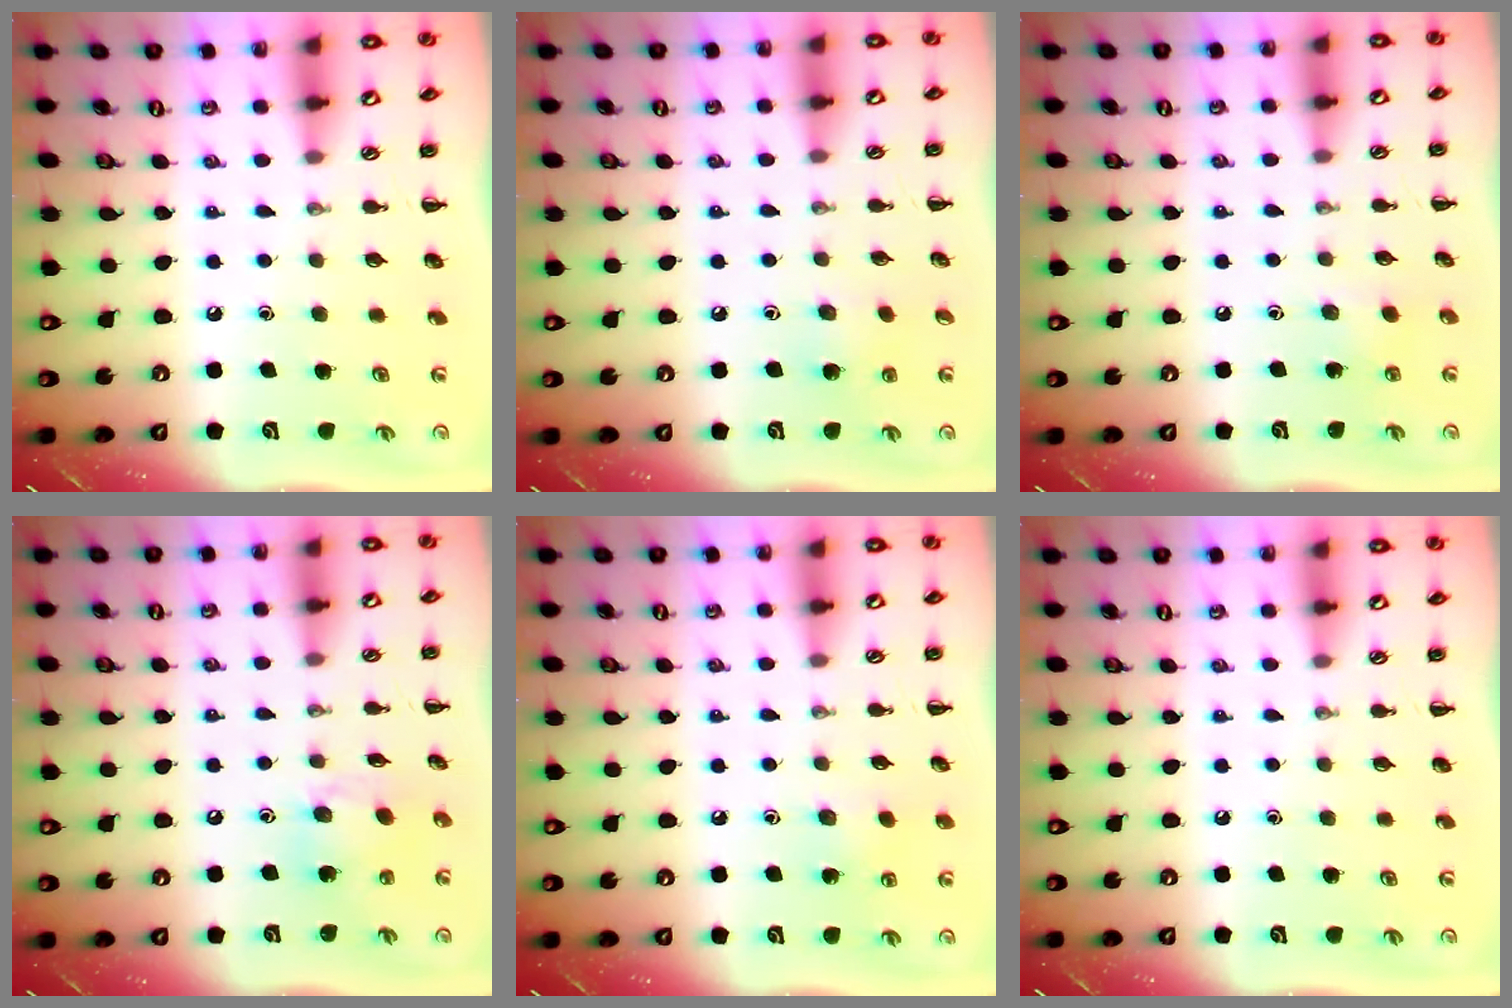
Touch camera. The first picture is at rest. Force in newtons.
{"total": 6.3, "press": 6.1, "slide": 1.7}
{"total": 4.4, "press": 4.3, "slide": 1.1}
{"total": 8.6, "press": 8.6, "slide": 1.1}
{"total": 7.7, "press": 7.5, "slide": 2.0}
{"total": 0.0}